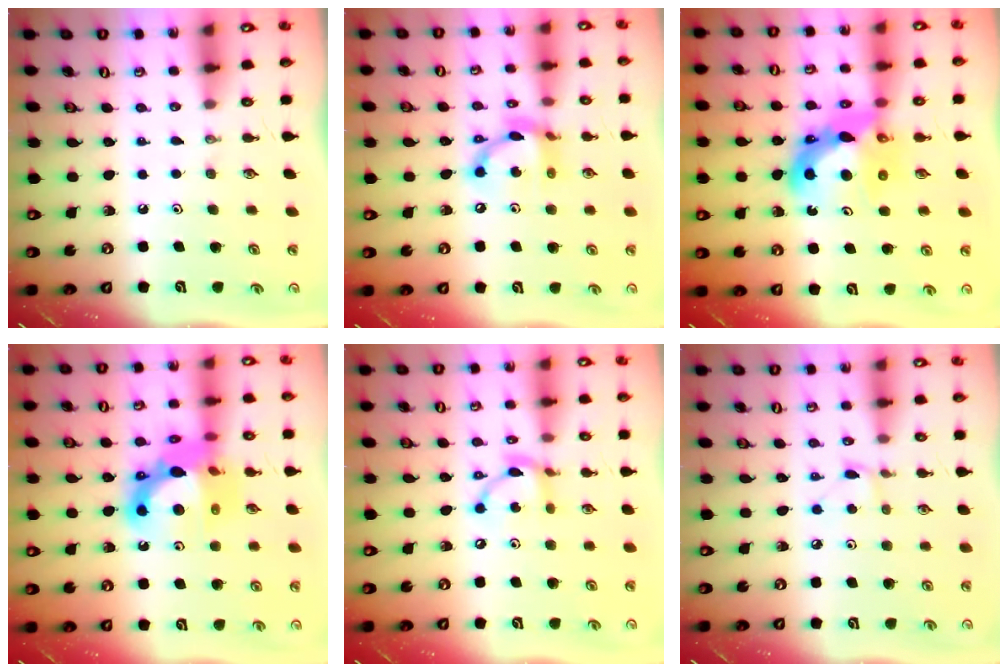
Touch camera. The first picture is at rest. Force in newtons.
{"total": 12.6, "press": 12.6, "slide": 0.8}
{"total": 12.7, "press": 12.6, "slide": 1.1}
{"total": 16.2, "press": 16.1, "slide": 1.9}
{"total": 11.1, "press": 11.1, "slide": 0.6}
{"total": 3.6, "press": 3.5, "slide": 0.5}